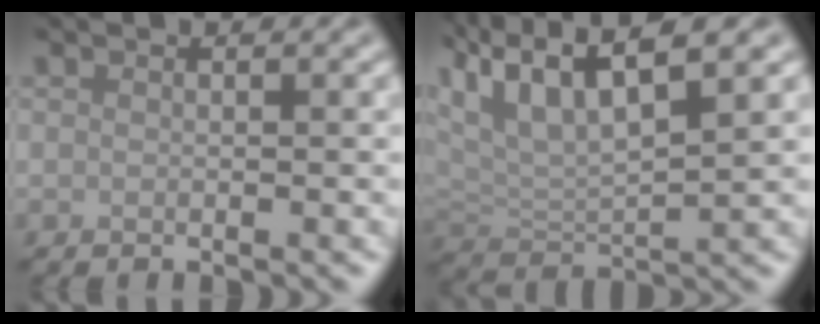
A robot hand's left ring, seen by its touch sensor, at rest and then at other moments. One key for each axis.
{"total": 8.3, "fx": 4.5, "fy": 2.9, "fz": 6.4, "tx": -0.130, "ty": 0.016, "tz": 0.079}